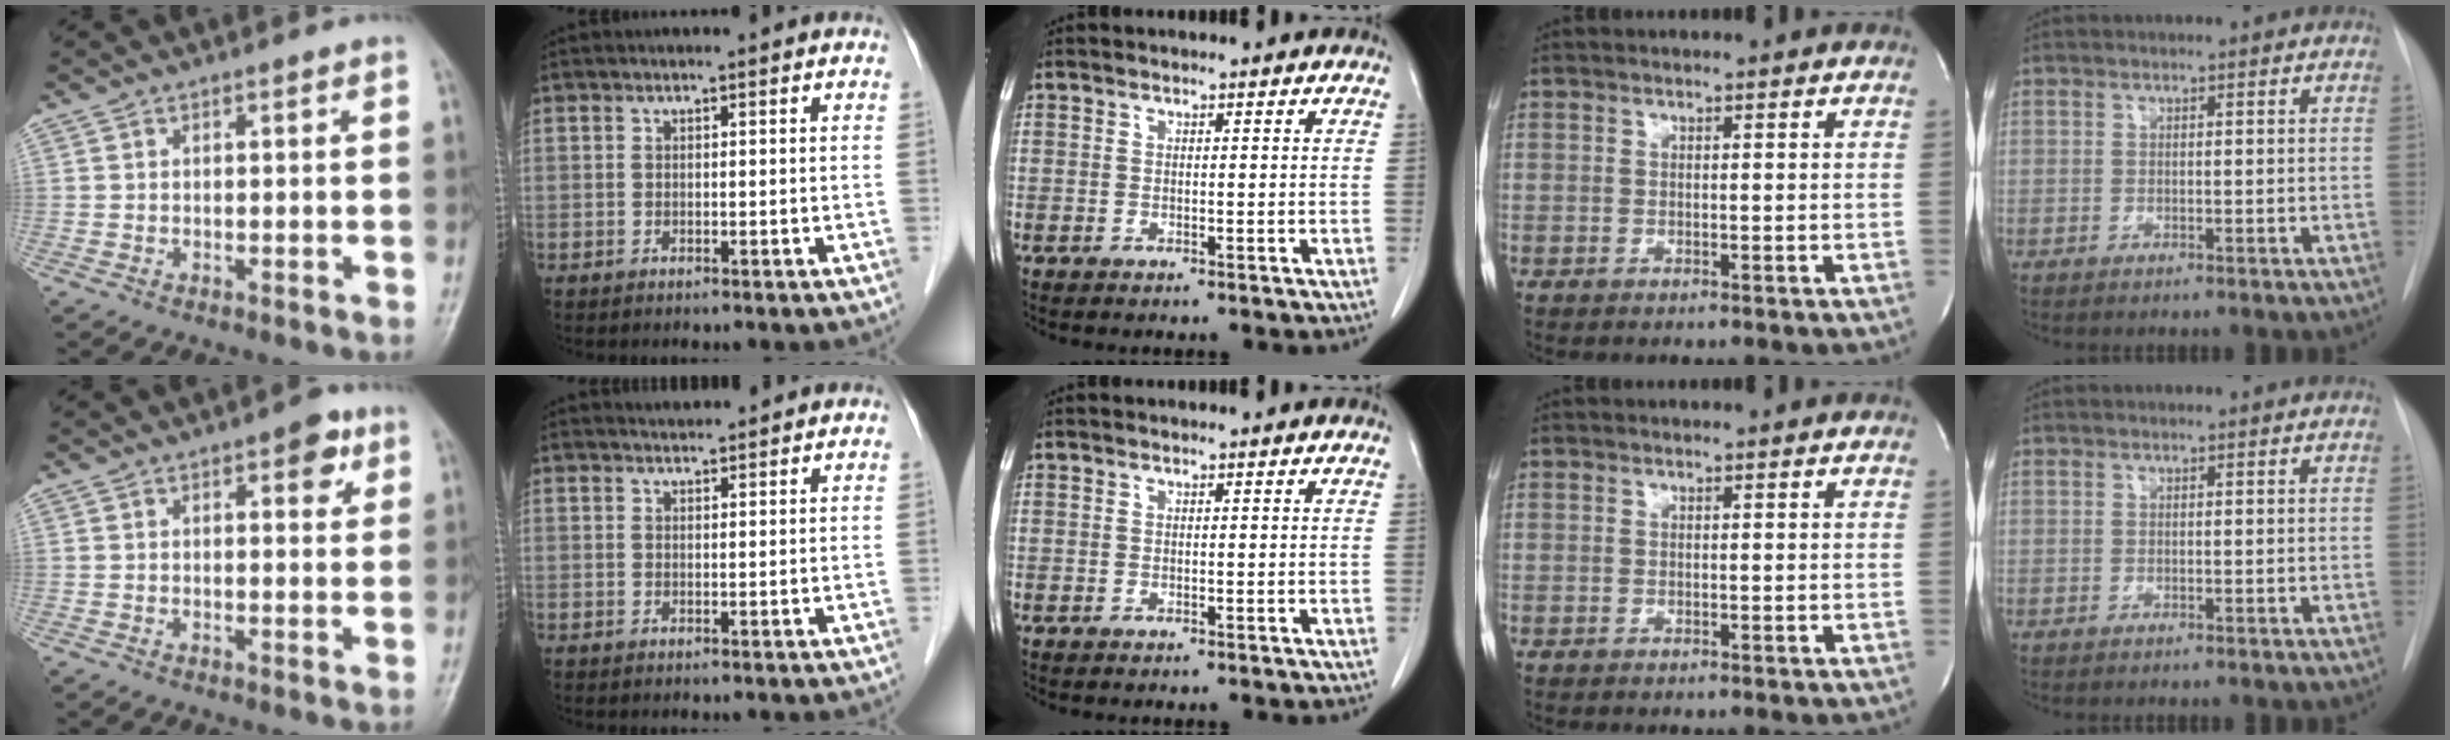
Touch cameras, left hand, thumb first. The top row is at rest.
{"thumb": {"total": 4.6, "force": [2.2, 2.1, 3.4], "torque": [-0.026, -0.005, 0.021]}, "index": {"total": 1.7, "force": [1.7, 0.0, -0.2], "torque": [-0.008, 0.011, 0.033]}}